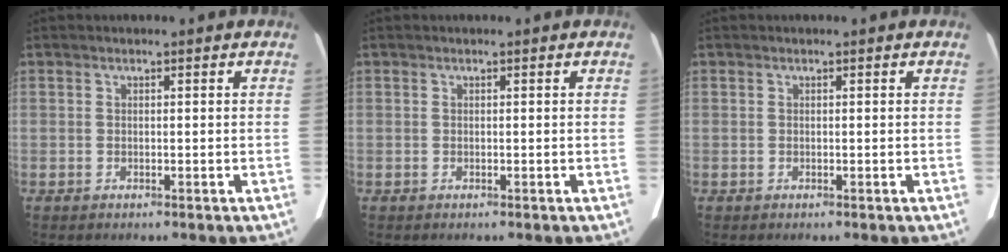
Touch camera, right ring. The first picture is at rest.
{"total": 0.0}
{"total": 0.0}